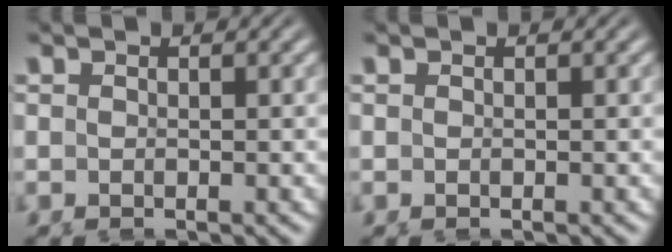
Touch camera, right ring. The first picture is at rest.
{"total": 0.0}